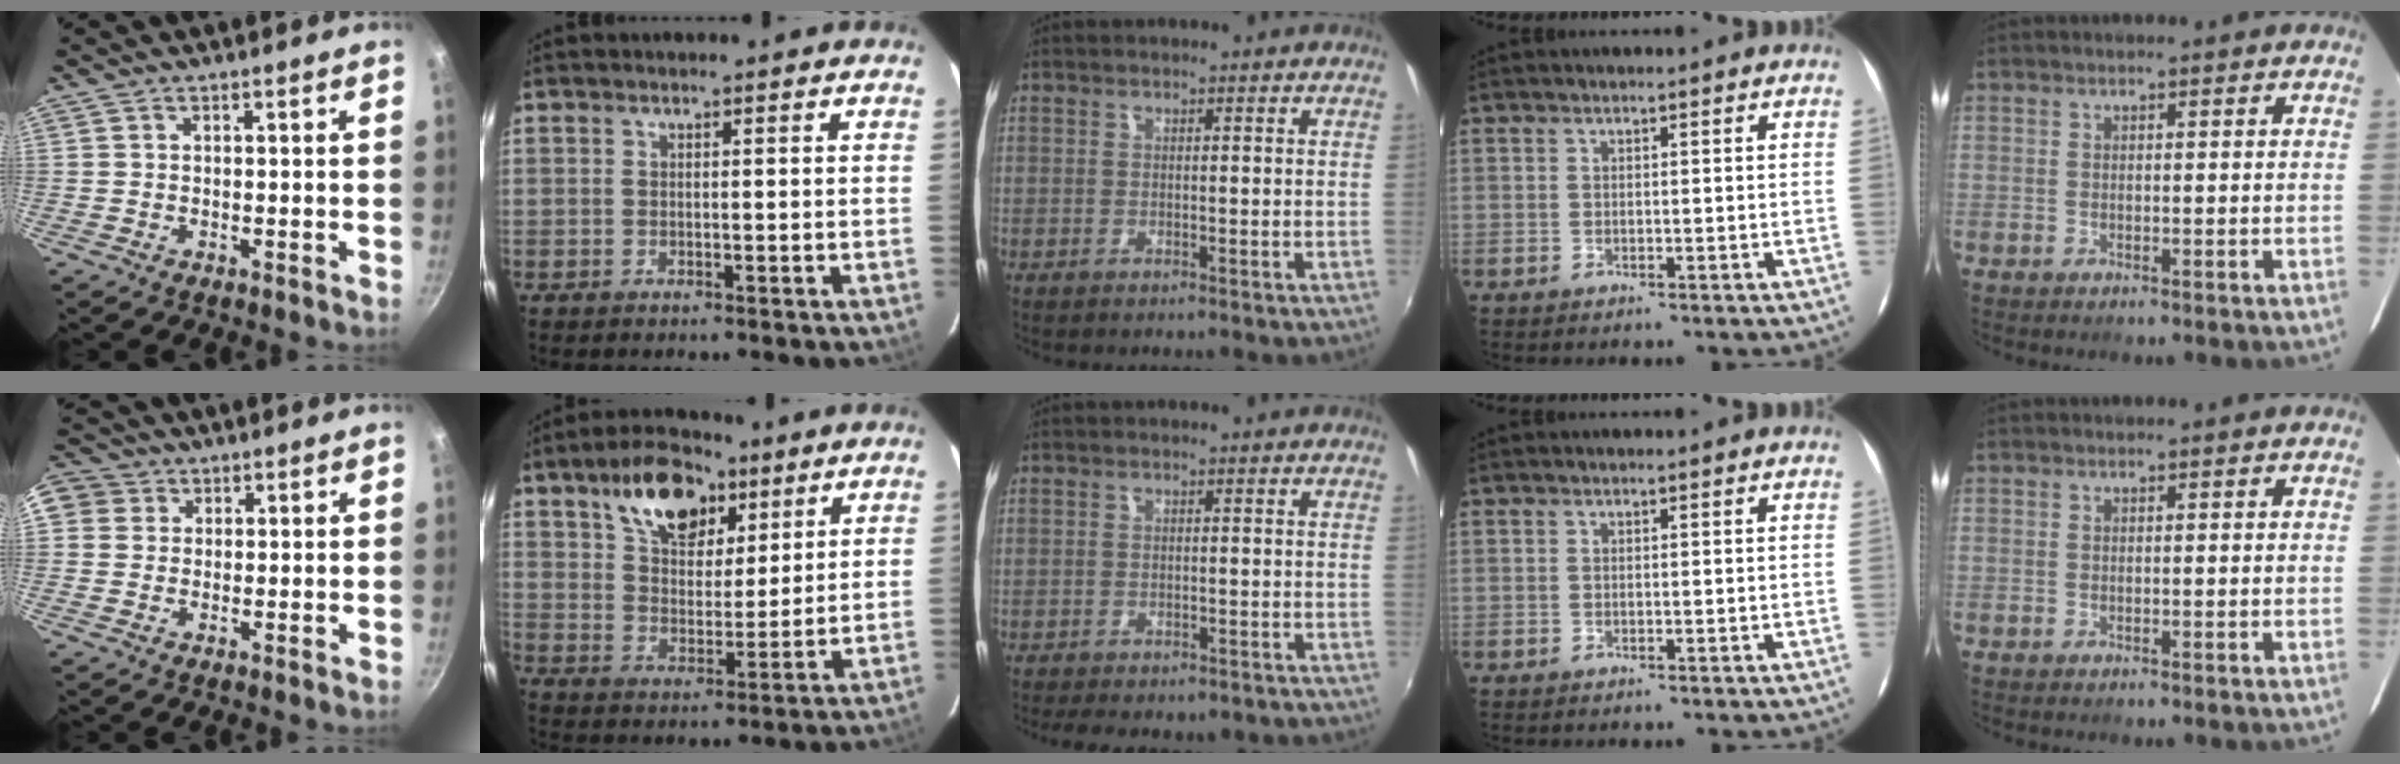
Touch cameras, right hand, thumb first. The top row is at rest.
{"thumb": {"total": 7.0, "force": [2.0, 6.3, 2.3], "torque": [-0.024, 0.009, 0.023]}, "index": {"total": 14.0, "force": [8.3, 7.6, 8.3], "torque": [-0.142, 0.024, 0.145]}, "middle": {"total": 8.6, "force": [-7.0, 3.0, 3.9], "torque": [-0.091, -0.022, -0.091]}}